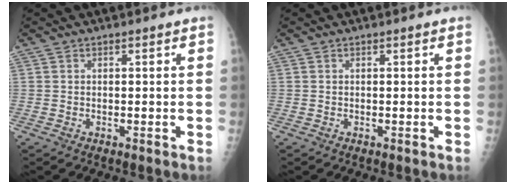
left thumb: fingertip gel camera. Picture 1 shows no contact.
{"total": 0.0}